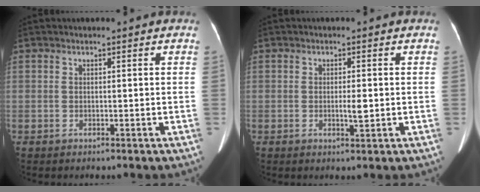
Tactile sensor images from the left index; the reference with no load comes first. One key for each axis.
{"total": 2.2, "fx": -0.3, "fy": 0.5, "fz": 2.2, "tx": -0.039, "ty": -0.002, "tz": -0.004}